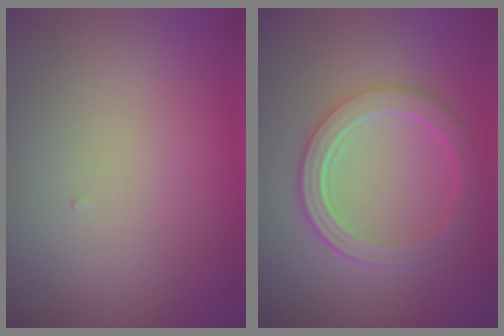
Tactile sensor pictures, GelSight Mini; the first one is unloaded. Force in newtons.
{"total": 5.2, "press": 3.9, "slide": 3.6}